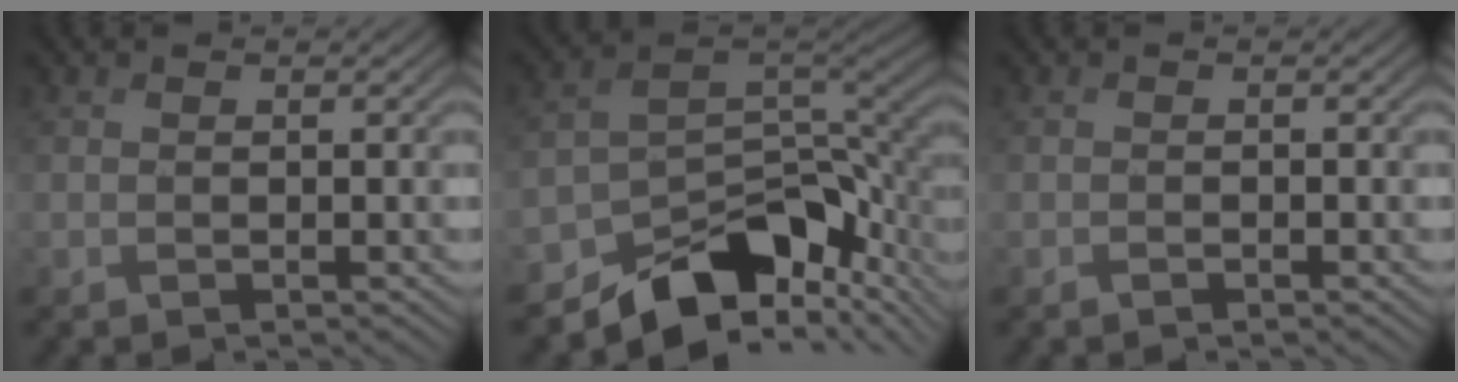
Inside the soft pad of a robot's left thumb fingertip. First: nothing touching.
{"total": 12.9, "force": [-8.1, 6.6, 7.4], "torque": [-0.116, -0.011, -0.145]}
{"total": 0.6, "force": [-0.5, 0.2, 0.2], "torque": [-0.002, -0.004, -0.008]}